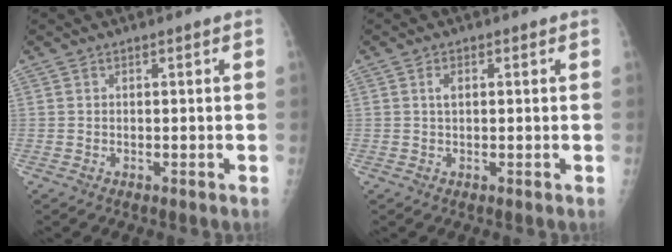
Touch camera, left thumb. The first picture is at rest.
{"total": 1.6, "force": [0.4, 0.8, 1.3], "torque": [-0.023, 0.002, 0.006]}